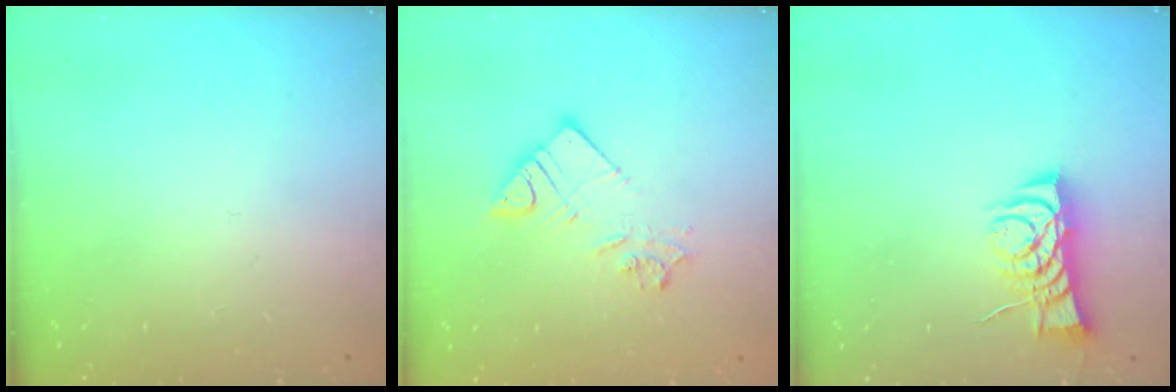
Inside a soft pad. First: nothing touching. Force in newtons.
{"total": 8.6, "press": 8.6, "slide": 0.5}
{"total": 7.8, "press": 7.7, "slide": 0.6}